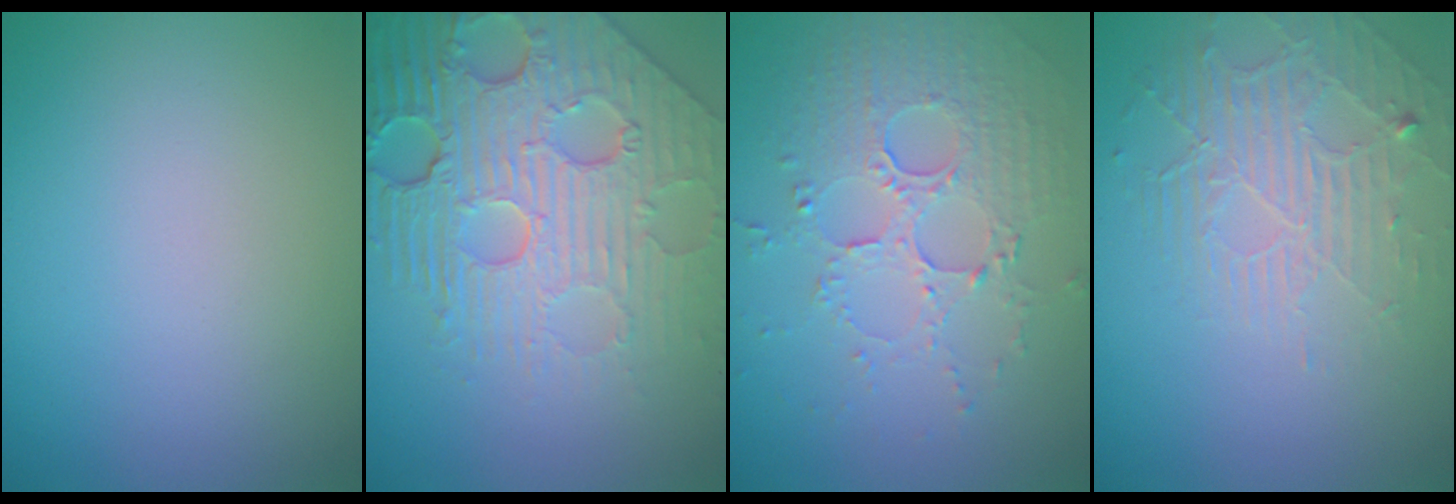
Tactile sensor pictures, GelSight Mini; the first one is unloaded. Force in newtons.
{"total": 8.6, "press": 5.9, "slide": 6.3}
{"total": 5.3, "press": 3.7, "slide": 3.9}
{"total": 2.3, "press": 1.7, "slide": 1.6}